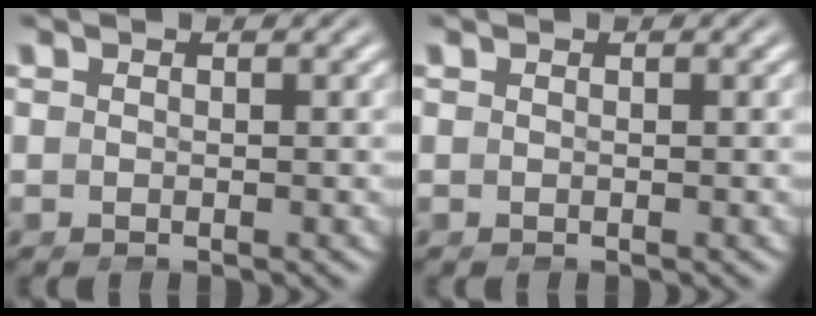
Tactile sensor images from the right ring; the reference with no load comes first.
{"total": 0.0}